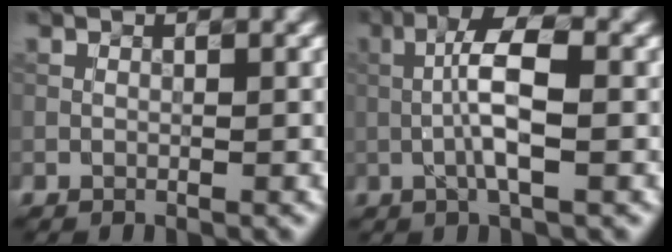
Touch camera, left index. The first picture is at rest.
{"total": 5.0, "force": [-0.5, 1.0, 4.9], "torque": [-0.094, 0.013, -0.018]}